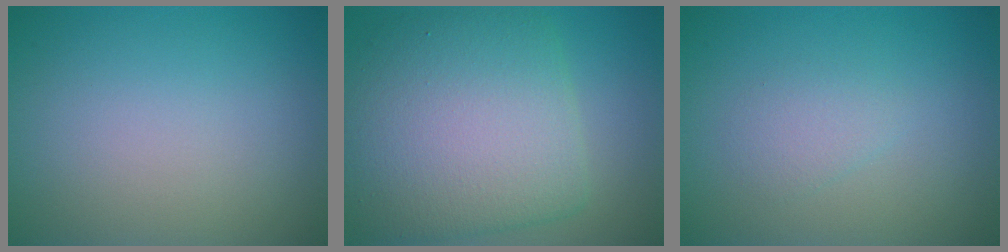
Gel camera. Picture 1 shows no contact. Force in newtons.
{"total": 10.2, "press": 10.2, "slide": 0.4}
{"total": 1.4, "press": 1.4, "slide": 0.0}